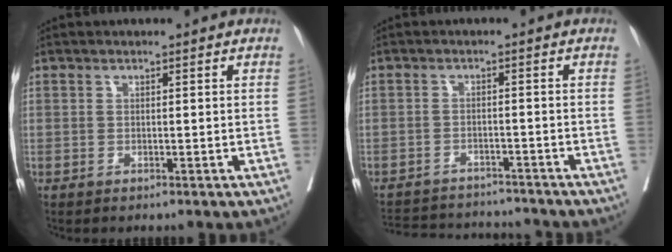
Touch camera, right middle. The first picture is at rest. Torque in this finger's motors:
{"motor_torque": [0.61, -0.85, 0.02, 0.00]}